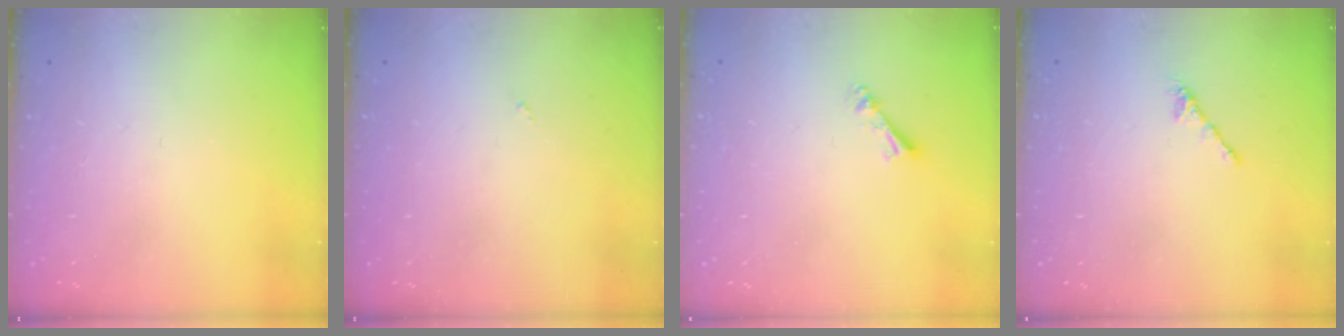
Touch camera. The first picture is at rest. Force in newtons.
{"total": 0.0}
{"total": 3.5, "press": 3.5, "slide": 0.1}
{"total": 2.1, "press": 2.0, "slide": 0.7}